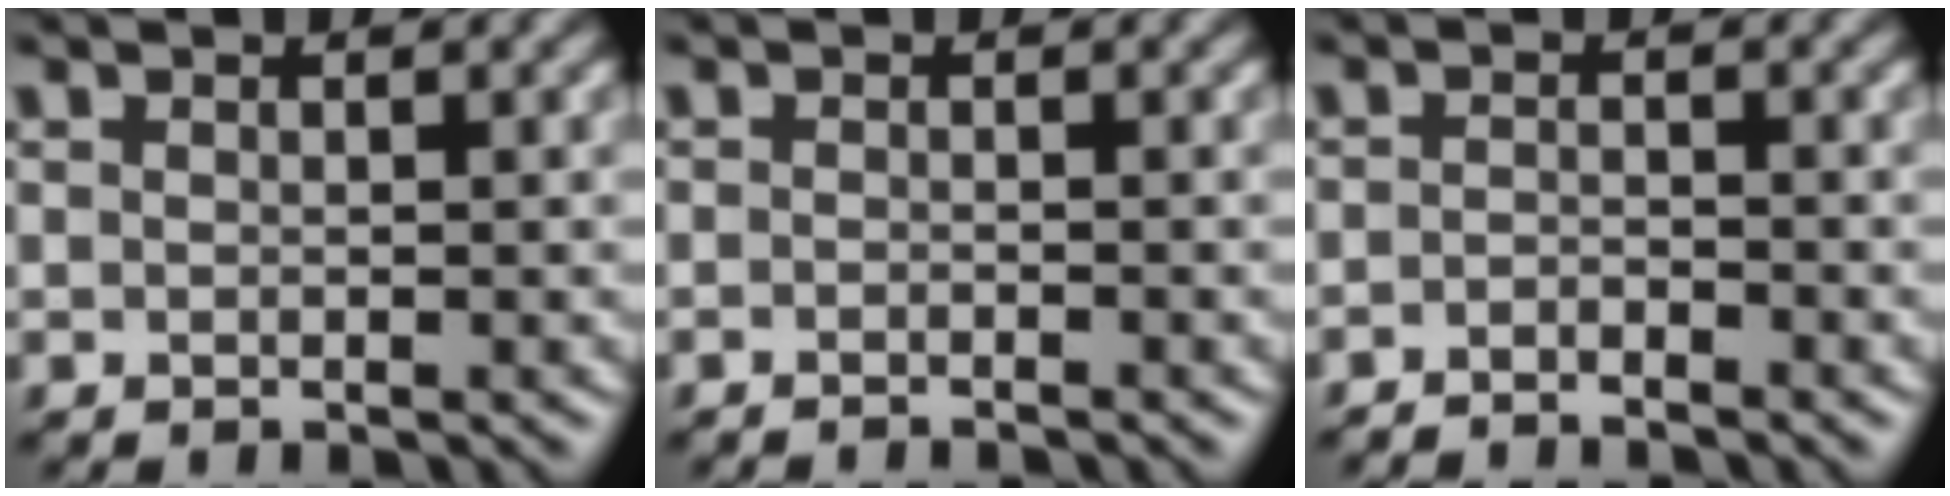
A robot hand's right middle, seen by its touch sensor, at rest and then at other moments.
{"total": 1.4, "force": [-1.2, 0.3, 0.8], "torque": [-0.004, -0.003, -0.023]}
{"total": 1.8, "force": [-1.7, 0.3, 0.7], "torque": [-0.007, -0.004, -0.035]}